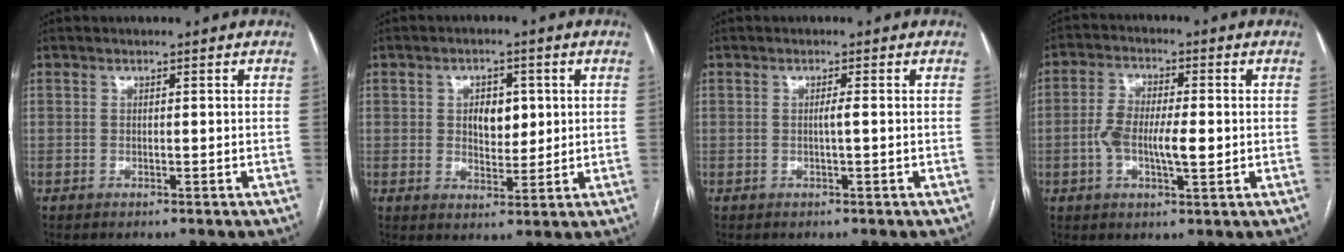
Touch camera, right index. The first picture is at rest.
{"total": 5.1, "force": [1.0, 3.2, 3.8], "torque": [-0.054, 0.004, 0.022]}
{"total": 1.0, "force": [-0.1, -0.2, 1.0], "torque": [-0.017, 0.001, -0.003]}
{"total": 7.8, "force": [-0.9, 2.7, 7.2], "torque": [-0.140, 0.010, -0.016]}